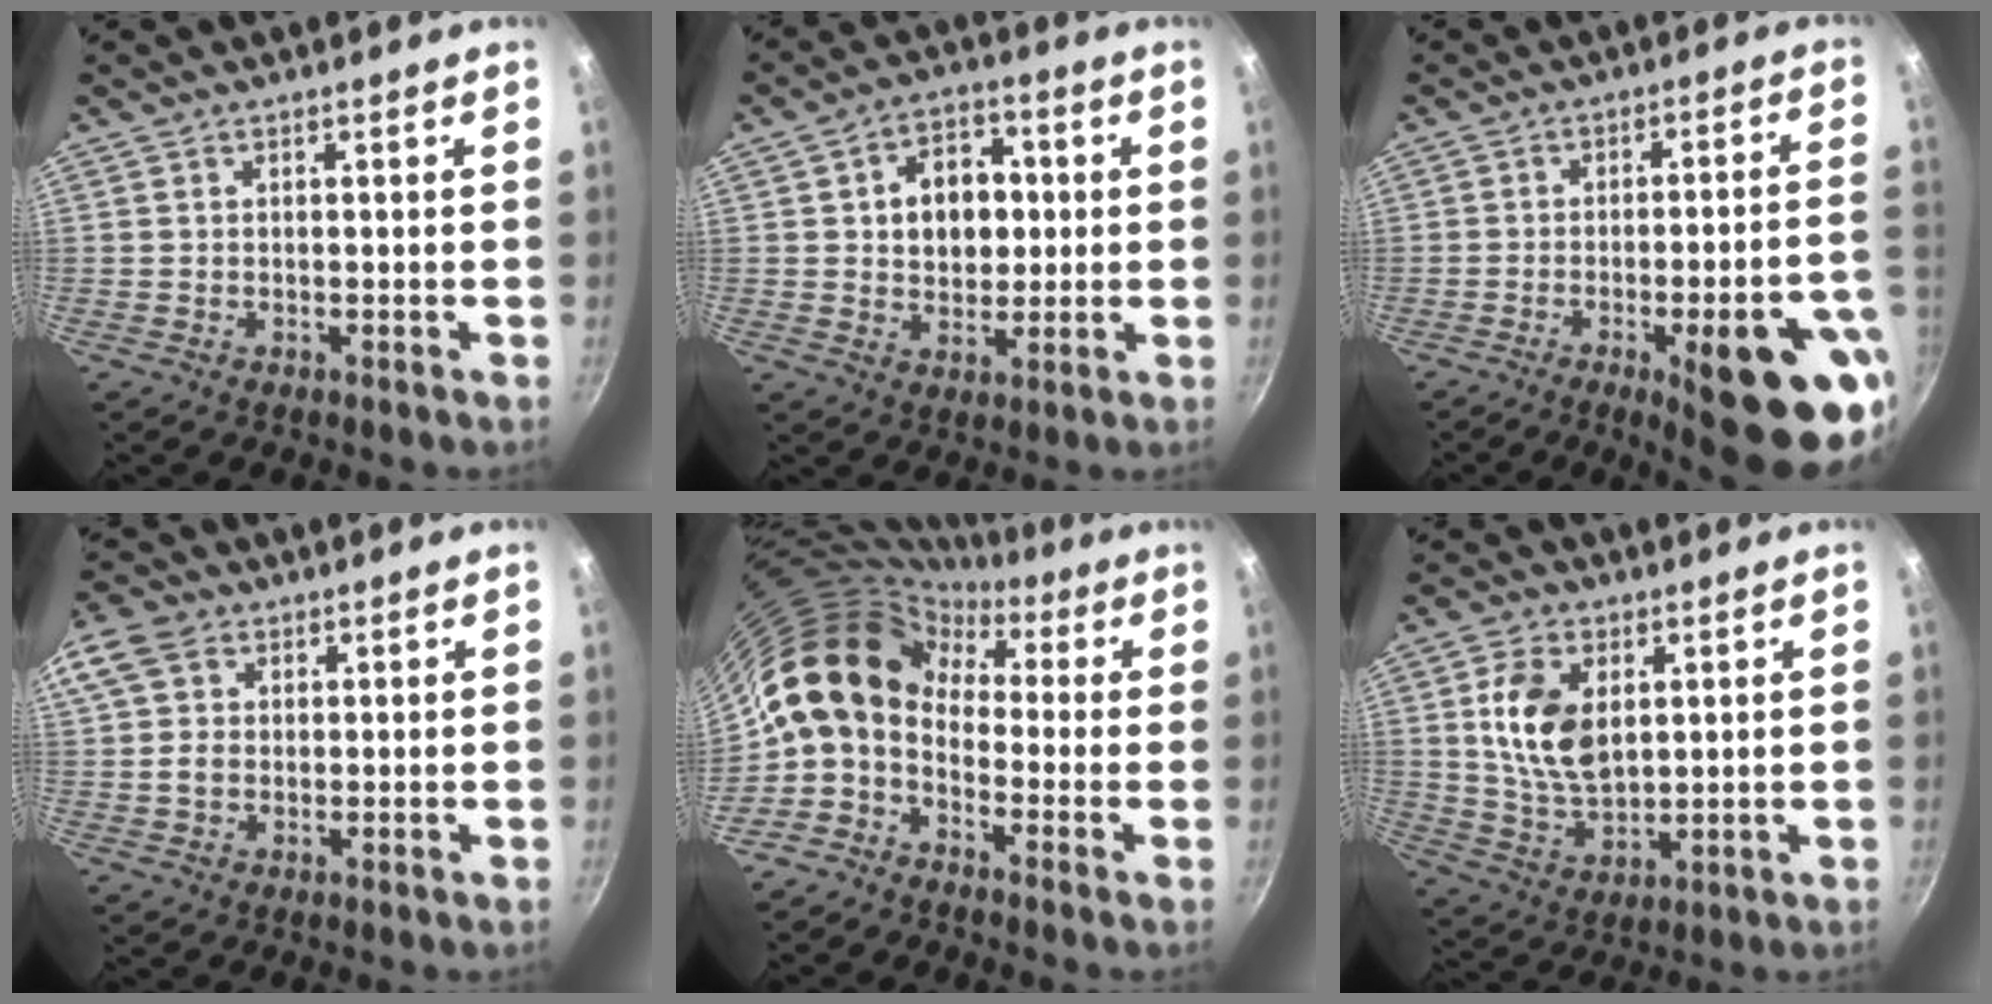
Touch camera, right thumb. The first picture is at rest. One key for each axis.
{"total": 10.9, "fx": 1.5, "fy": 8.2, "fz": 7.1, "tx": -0.069, "ty": 0.006, "tz": 0.022}
{"total": 20.4, "fx": -9.1, "fy": 5.4, "fz": 17.4, "tx": -0.180, "ty": 0.033, "tz": -0.116}
{"total": 10.6, "fx": 3.1, "fy": 8.4, "fz": 5.7, "tx": -0.116, "ty": 0.012, "tz": 0.048}
{"total": 13.4, "fx": 0.1, "fy": 9.9, "fz": 9.0, "tx": -0.143, "ty": 0.041, "tz": -0.023}
{"total": 12.0, "fx": 2.9, "fy": 7.5, "fz": 9.0, "tx": -0.153, "ty": -0.017, "tz": 0.064}